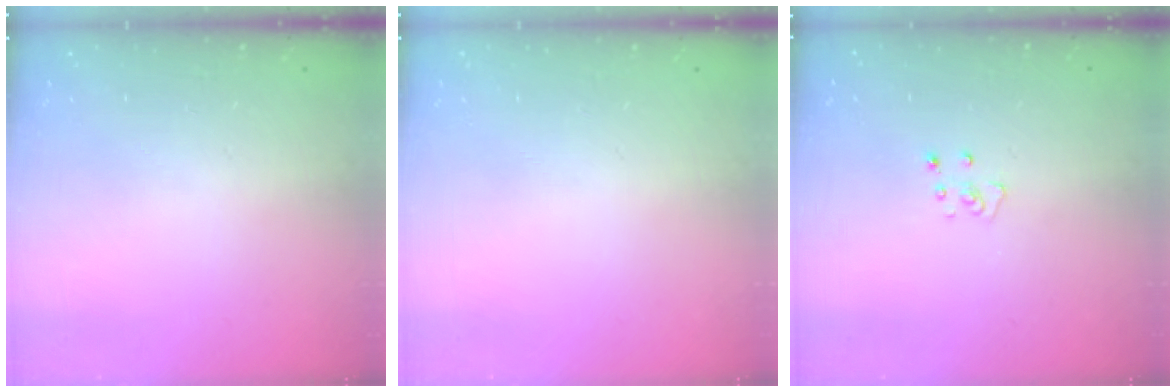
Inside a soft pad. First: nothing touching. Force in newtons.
{"total": 0.0}
{"total": 2.8, "press": 2.8, "slide": 0.2}